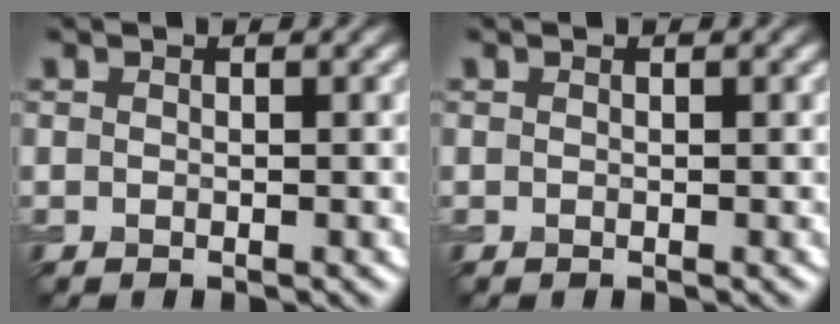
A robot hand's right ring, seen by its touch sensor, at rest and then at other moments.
{"total": 0.0}